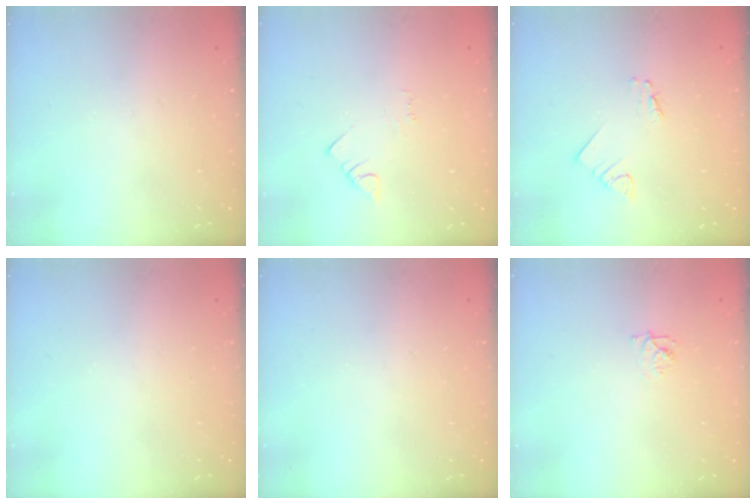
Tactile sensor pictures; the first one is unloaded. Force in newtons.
{"total": 1.5, "press": 1.5, "slide": 0.3}
{"total": 1.2, "press": 1.2, "slide": 0.1}
{"total": 0.0}
{"total": 0.0}
{"total": 4.4, "press": 4.3, "slide": 0.5}